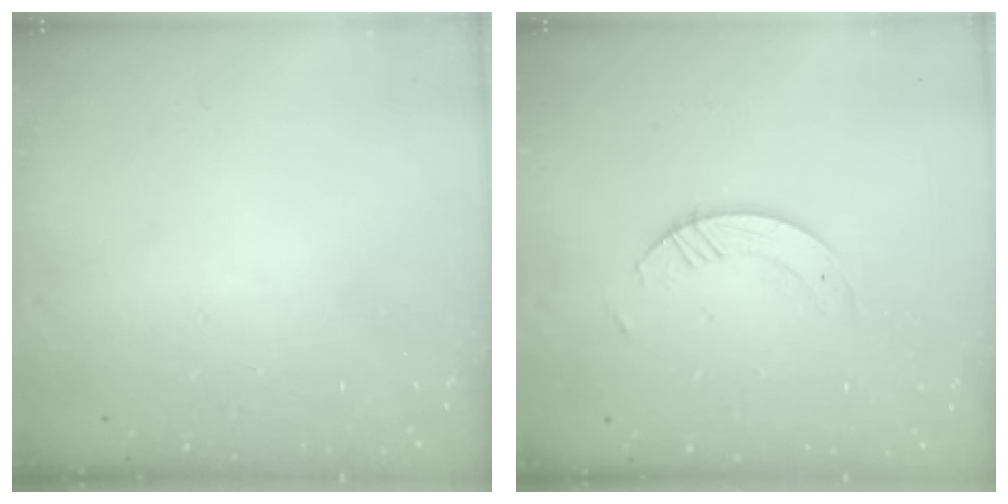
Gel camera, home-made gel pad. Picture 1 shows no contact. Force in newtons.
{"total": 4.3, "press": 4.2, "slide": 0.3}